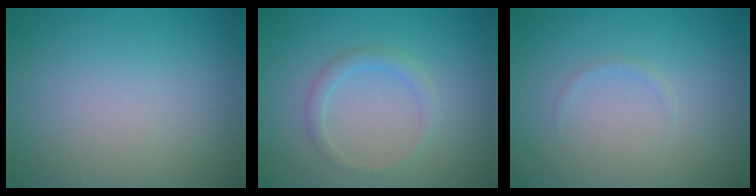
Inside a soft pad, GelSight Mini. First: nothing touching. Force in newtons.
{"total": 1.6, "press": 1.6, "slide": 0.1}
{"total": 0.5, "press": 0.5, "slide": 0.0}